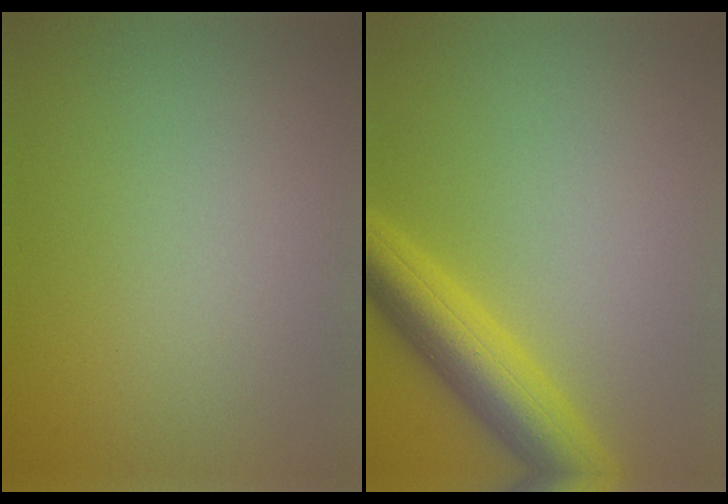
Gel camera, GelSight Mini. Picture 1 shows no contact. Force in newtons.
{"total": 6.0, "press": 6.0, "slide": 0.3}